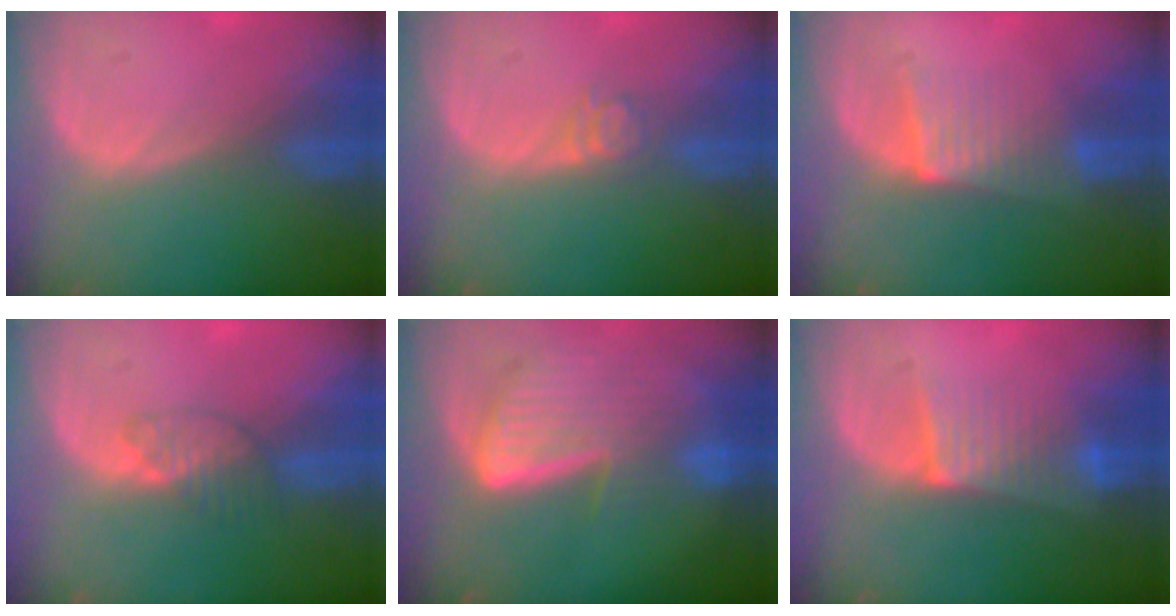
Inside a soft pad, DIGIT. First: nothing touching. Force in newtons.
{"total": 3.0, "press": 2.5, "slide": 1.7}
{"total": 5.7, "press": 5.4, "slide": 1.9}
{"total": 3.5, "press": 3.2, "slide": 1.5}
{"total": 9.1, "press": 7.9, "slide": 4.5}
{"total": 6.7, "press": 5.9, "slide": 3.1}